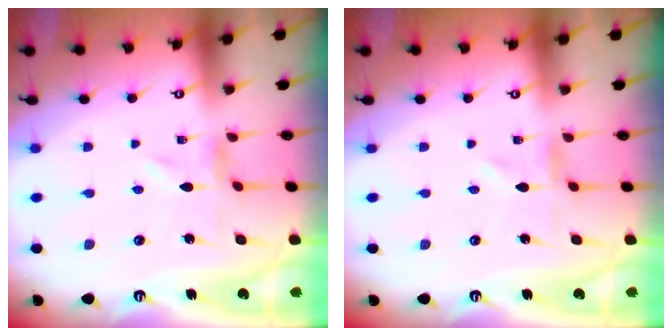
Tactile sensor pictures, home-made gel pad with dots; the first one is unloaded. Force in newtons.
{"total": 0.9, "press": 0.9, "slide": 0.1}